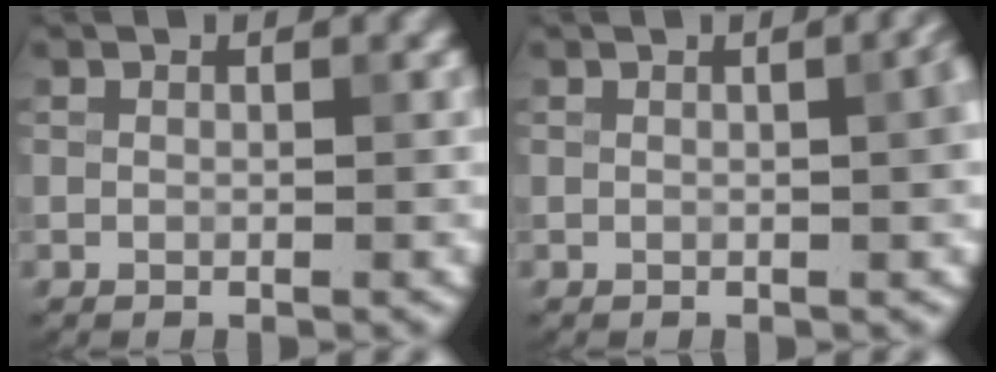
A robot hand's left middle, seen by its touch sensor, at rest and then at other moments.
{"total": 3.0, "force": [0.2, 1.0, 2.8], "torque": [-0.024, 0.010, 0.000]}